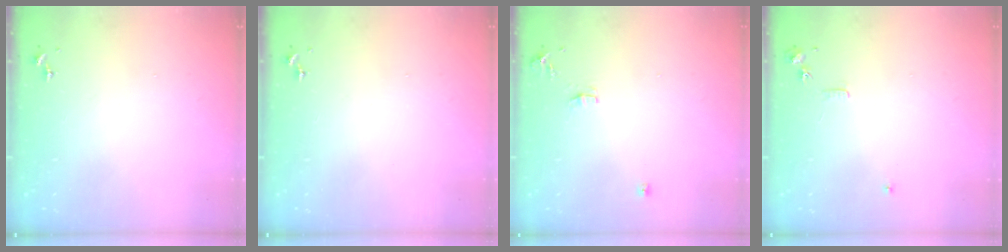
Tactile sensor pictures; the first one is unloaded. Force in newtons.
{"total": 0.0}
{"total": 6.9, "press": 6.9, "slide": 0.9}
{"total": 5.9, "press": 5.9, "slide": 0.7}